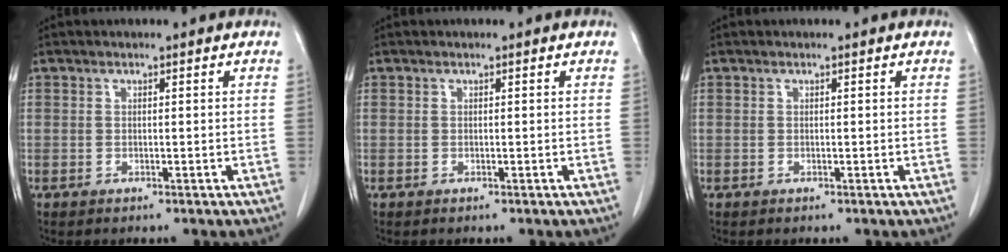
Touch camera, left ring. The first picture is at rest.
{"total": 0.0}
{"total": 0.0}